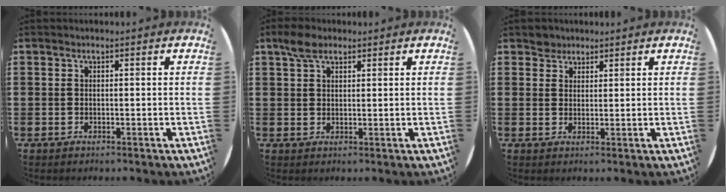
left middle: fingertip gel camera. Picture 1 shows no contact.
{"total": 3.4, "force": [2.5, 1.6, 1.6], "torque": [-0.027, 0.005, 0.044]}
{"total": 2.2, "force": [1.9, 1.1, -0.1], "torque": [0.007, 0.000, 0.037]}